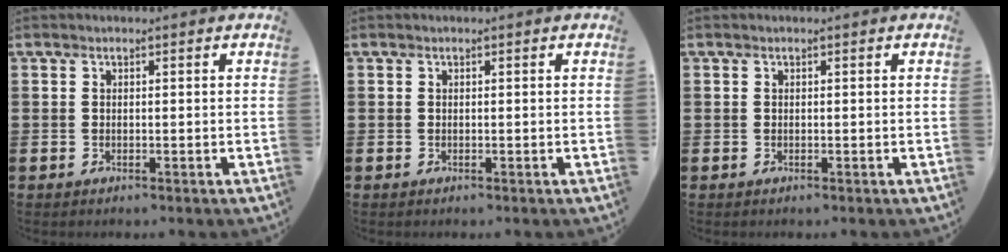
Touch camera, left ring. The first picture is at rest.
{"total": 0.0}
{"total": 0.0}